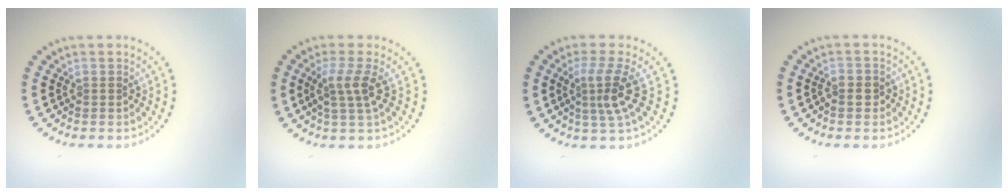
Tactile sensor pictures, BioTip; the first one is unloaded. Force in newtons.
{"total": 2.7, "press": 2.1, "slide": 1.7}
{"total": 3.2, "press": 2.3, "slide": 2.3}
{"total": 1.2, "press": 1.1, "slide": 0.5}